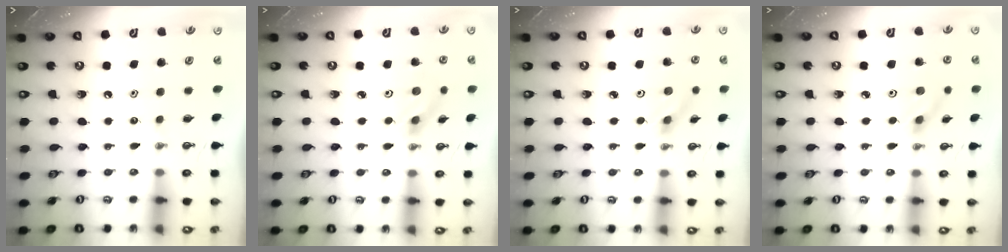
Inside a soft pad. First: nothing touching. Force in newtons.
{"total": 3.0, "press": 2.9, "slide": 0.9}
{"total": 2.8, "press": 2.5, "slide": 1.3}
{"total": 2.8, "press": 2.4, "slide": 1.4}